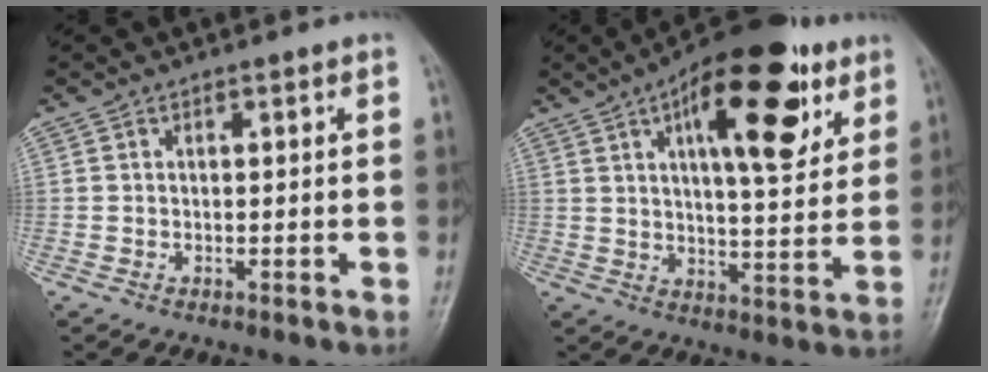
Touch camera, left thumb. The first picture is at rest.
{"total": 19.7, "force": [8.9, 7.7, 15.8], "torque": [-0.201, -0.022, 0.129]}